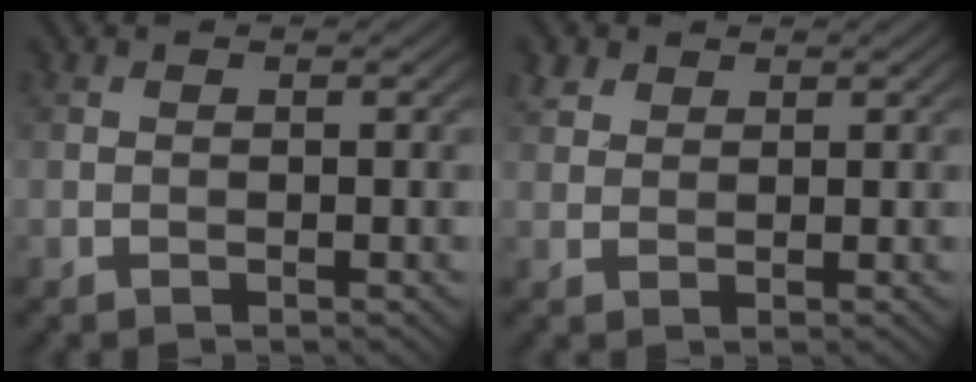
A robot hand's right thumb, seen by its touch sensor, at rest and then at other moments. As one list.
[{"total": 2.2, "force": [1.5, 1.4, 0.7], "torque": [-0.019, 0.006, 0.034]}]